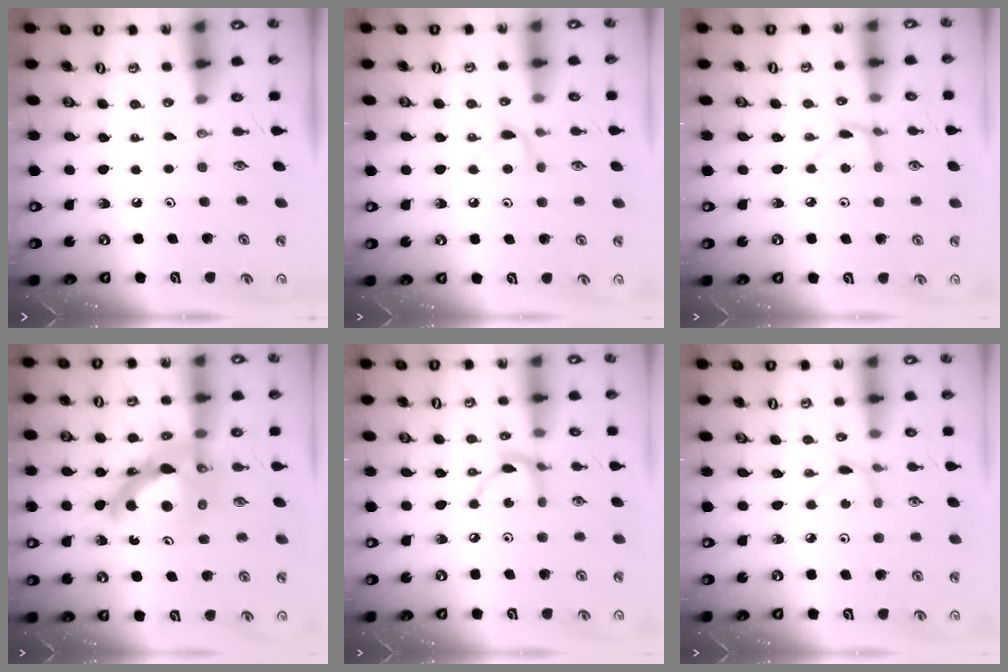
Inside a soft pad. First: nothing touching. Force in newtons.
{"total": 6.0, "press": 5.9, "slide": 0.9}
{"total": 2.8, "press": 2.8, "slide": 0.1}
{"total": 12.7, "press": 12.6, "slide": 1.1}
{"total": 6.8, "press": 6.8, "slide": 0.2}
{"total": 1.3, "press": 1.3, "slide": 0.1}